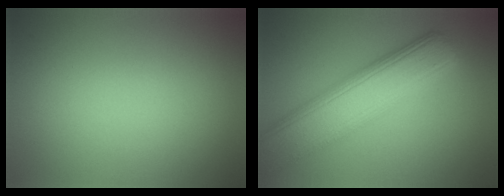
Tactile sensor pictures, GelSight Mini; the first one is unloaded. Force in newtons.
{"total": 8.8, "press": 8.8, "slide": 0.2}